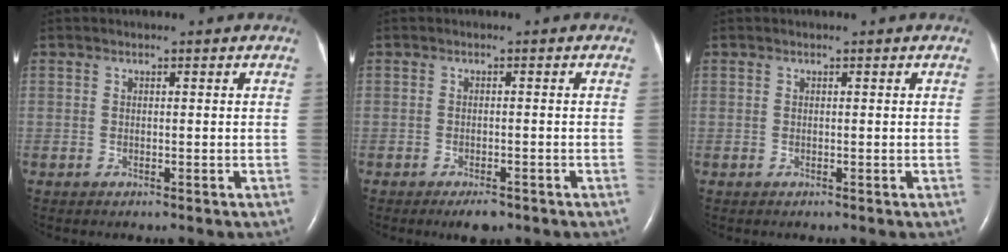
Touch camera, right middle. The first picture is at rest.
{"total": 2.7, "force": [-1.9, 0.9, 1.7], "torque": [-0.030, -0.003, -0.024]}
{"total": 0.0}